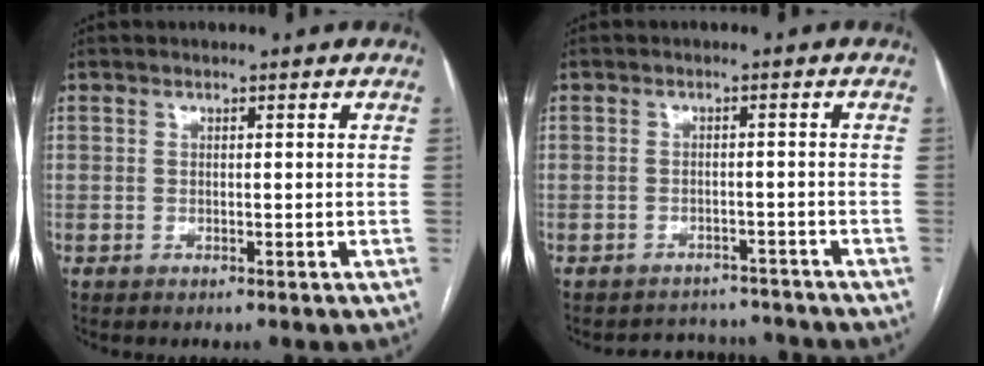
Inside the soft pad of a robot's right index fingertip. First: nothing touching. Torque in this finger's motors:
{"motor_torque": [-0.49, 0.20, -0.14, -0.06]}